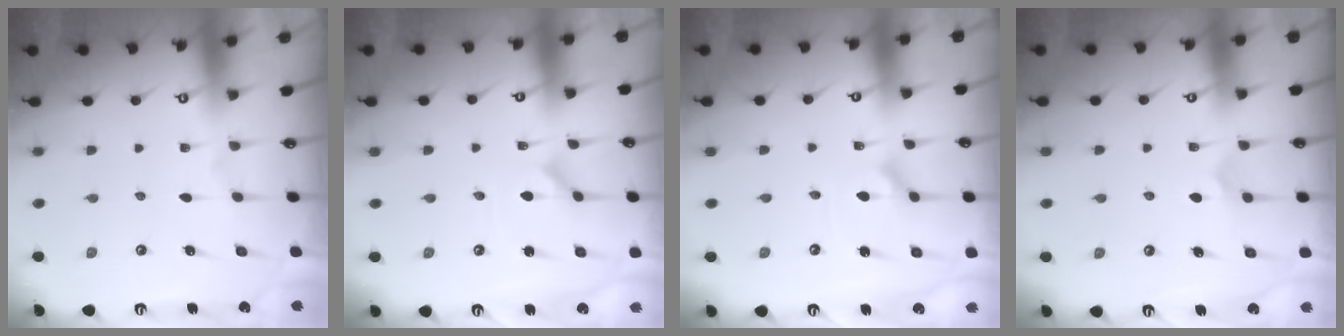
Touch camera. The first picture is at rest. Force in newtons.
{"total": 1.5, "press": 1.5, "slide": 0.3}
{"total": 5.5, "press": 5.5, "slide": 0.7}
{"total": 5.9, "press": 5.9, "slide": 0.4}